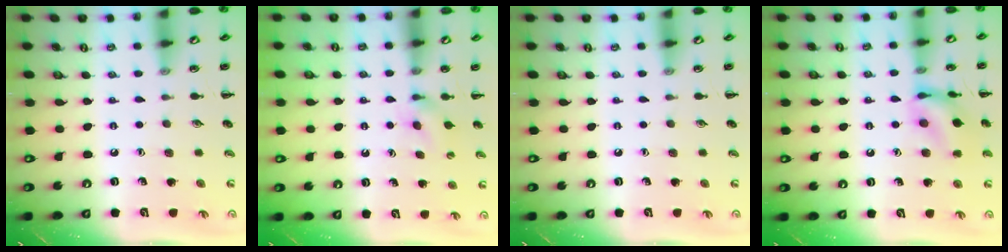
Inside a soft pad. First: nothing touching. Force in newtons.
{"total": 3.1, "press": 2.8, "slide": 1.2}
{"total": 0.0}
{"total": 12.6, "press": 12.5, "slide": 1.2}